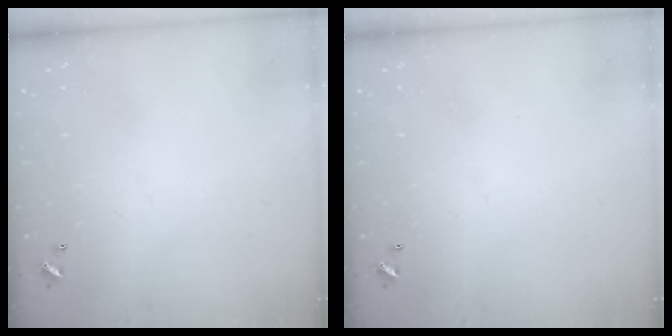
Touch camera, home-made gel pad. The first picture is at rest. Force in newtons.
{"total": 0.0}